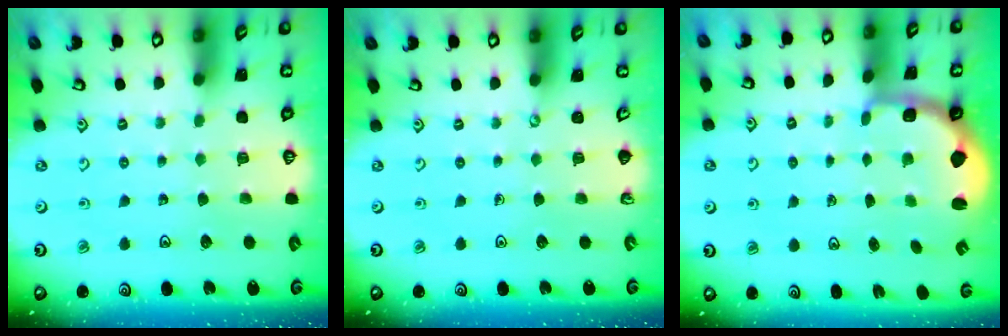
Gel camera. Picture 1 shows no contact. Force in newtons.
{"total": 0.0}
{"total": 2.1, "press": 1.3, "slide": 1.6}